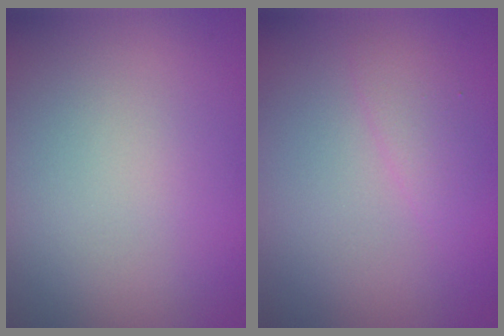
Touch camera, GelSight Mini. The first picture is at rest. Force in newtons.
{"total": 1.2, "press": 1.2, "slide": 0.1}